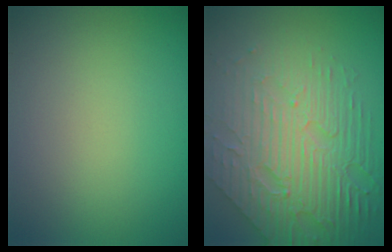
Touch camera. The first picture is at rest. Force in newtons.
{"total": 7.6, "press": 5.3, "slide": 5.4}